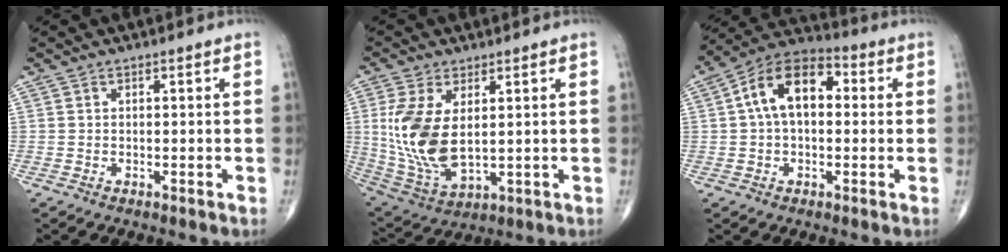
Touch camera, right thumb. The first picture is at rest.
{"total": 13.9, "force": [2.0, 7.4, 11.5], "torque": [-0.241, -0.014, 0.056]}
{"total": 12.6, "force": [1.8, 7.5, 9.9], "torque": [-0.159, 0.038, 0.016]}